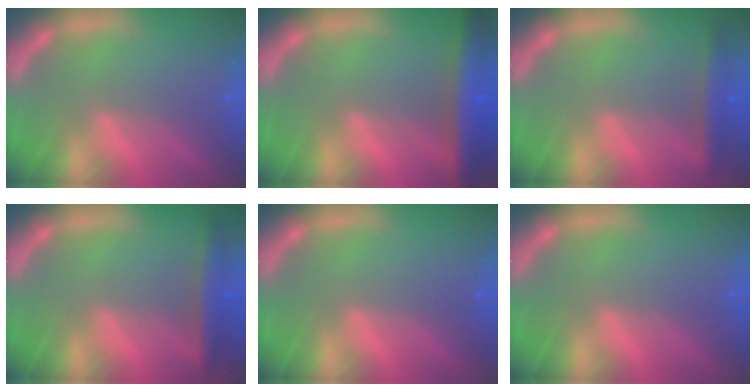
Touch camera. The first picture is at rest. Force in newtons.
{"total": 7.0}
{"total": 2.9}
{"total": 3.5}
{"total": 0.0}
{"total": 0.0}